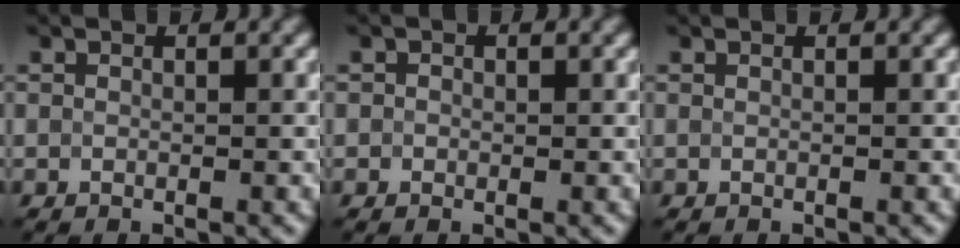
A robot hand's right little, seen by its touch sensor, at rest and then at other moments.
{"total": 0.8, "force": [0.1, 0.8, 0.2], "torque": [0.002, -0.004, -0.003]}
{"total": 0.0}